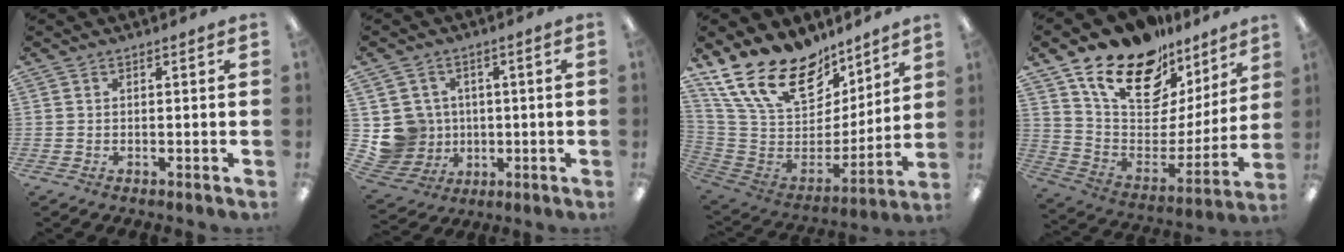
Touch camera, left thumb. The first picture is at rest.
{"total": 8.7, "force": [0.0, 8.6, 1.2], "torque": [-0.051, 0.003, 0.013]}
{"total": 21.9, "force": [16.0, 10.9, 10.3], "torque": [-0.197, -0.107, 0.298]}
{"total": 20.2, "force": [14.5, 10.2, 9.6], "torque": [-0.171, -0.100, 0.260]}